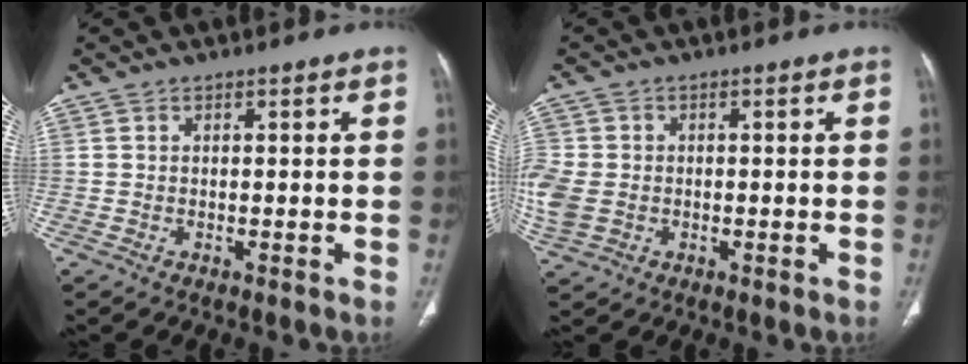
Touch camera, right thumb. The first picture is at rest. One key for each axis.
{"total": 9.7, "fx": -1.4, "fy": 8.1, "fz": 5.2, "tx": -0.154, "ty": 0.007, "tz": -0.019}